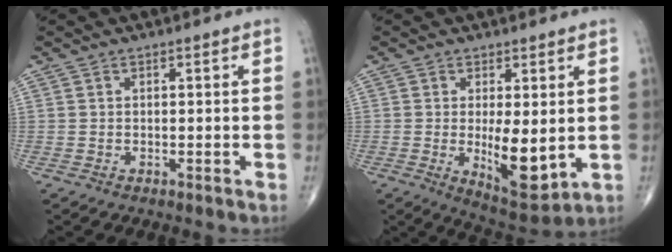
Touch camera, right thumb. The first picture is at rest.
{"total": 9.5, "force": [-0.6, 3.6, 8.8], "torque": [-0.125, -0.027, 0.004]}